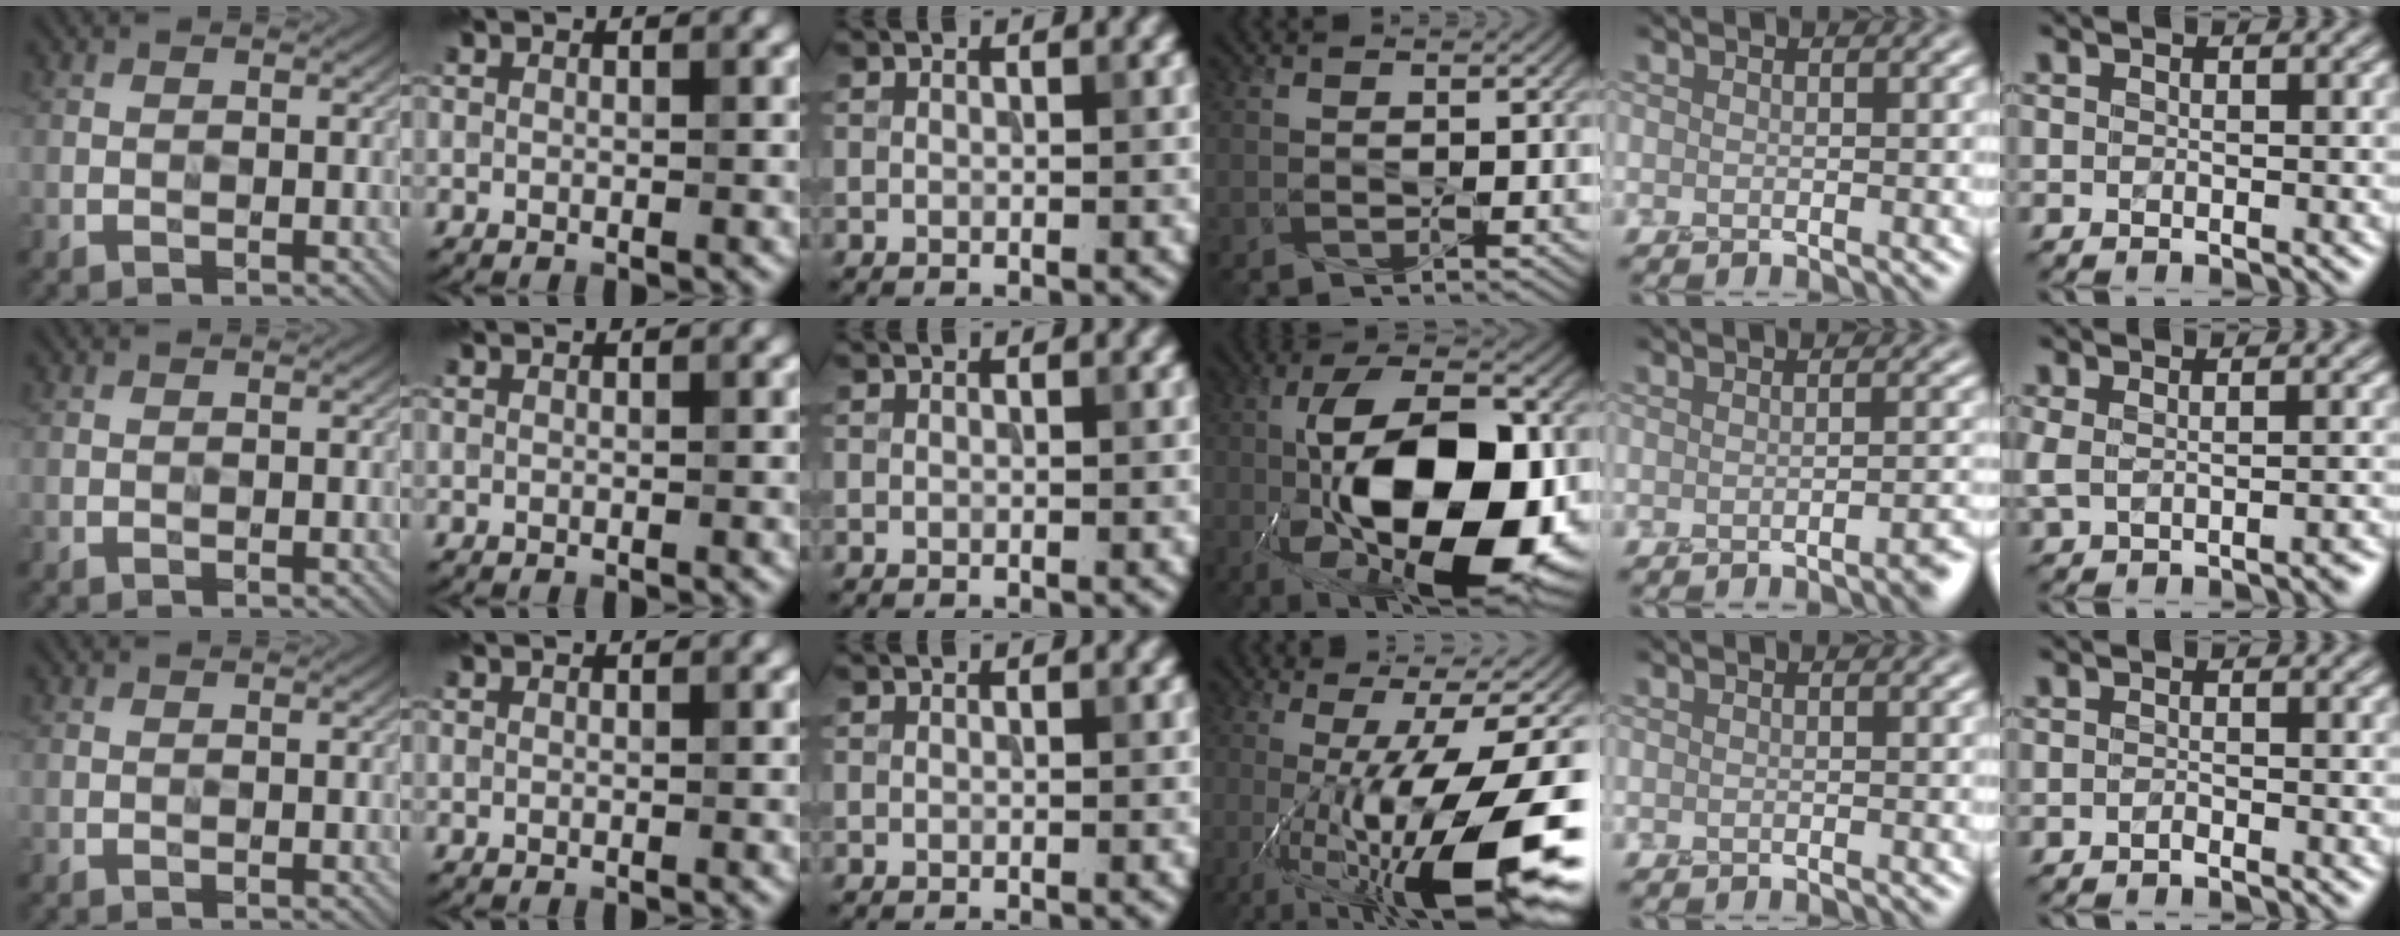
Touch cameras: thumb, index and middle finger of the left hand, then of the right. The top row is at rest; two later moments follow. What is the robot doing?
{"motion": "press", "object": "grip strengthener"}